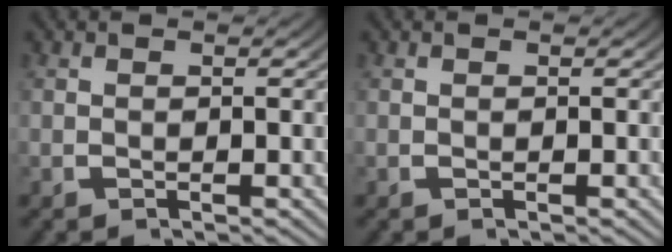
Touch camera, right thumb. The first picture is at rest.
{"total": 0.0}